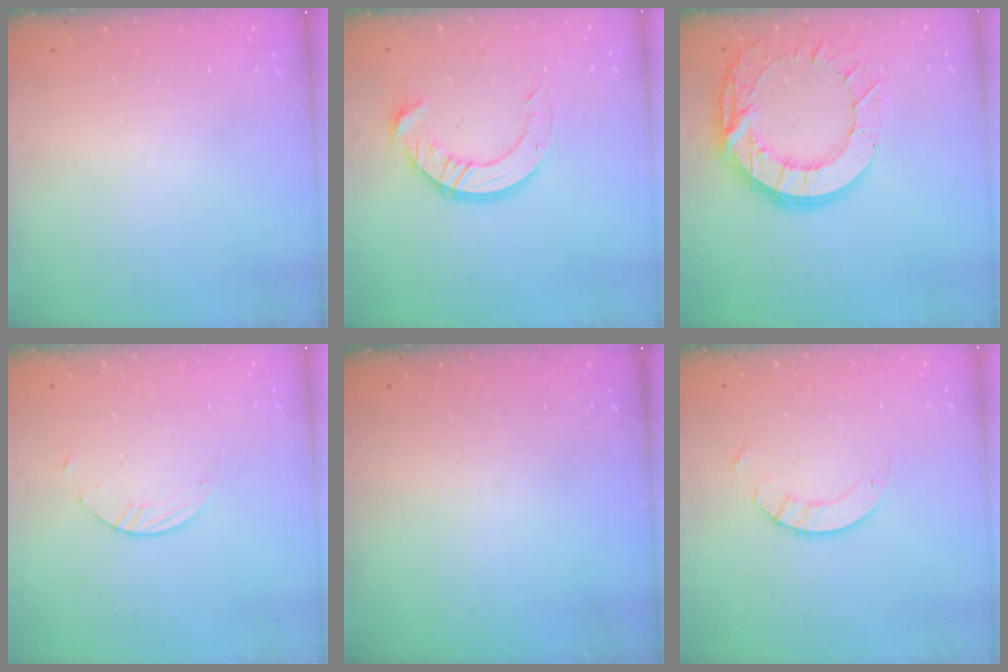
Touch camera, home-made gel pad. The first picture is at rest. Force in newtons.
{"total": 10.8, "press": 10.8, "slide": 0.9}
{"total": 18.2, "press": 18.1, "slide": 1.6}
{"total": 1.5, "press": 1.5, "slide": 0.1}
{"total": 0.0}
{"total": 4.0, "press": 4.0, "slide": 0.4}